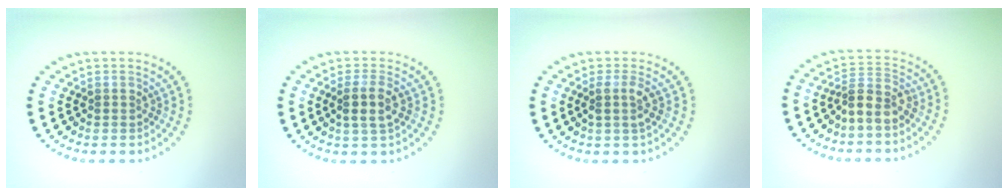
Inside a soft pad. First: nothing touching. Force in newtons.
{"total": 2.3, "press": 2.1, "slide": 1.1}
{"total": 1.7, "press": 1.3, "slide": 1.1}
{"total": 2.4, "press": 1.9, "slide": 1.4}